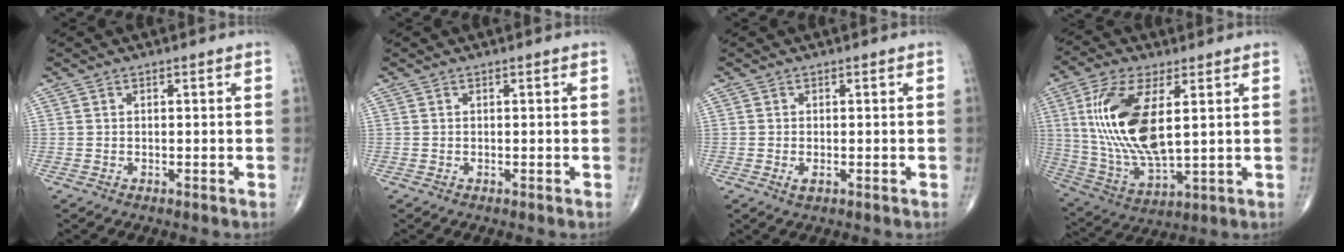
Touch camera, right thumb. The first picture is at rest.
{"total": 0.0}
{"total": 1.4, "force": [-0.4, 0.7, 1.1], "torque": [-0.024, -0.004, -0.007]}
{"total": 18.1, "force": [3.7, 7.8, 16.0], "torque": [-0.332, -0.020, 0.079]}